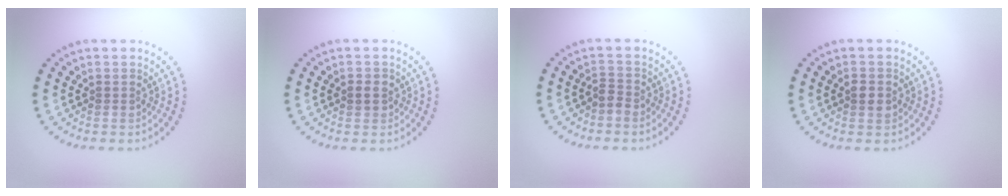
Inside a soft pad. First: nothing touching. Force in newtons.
{"total": 1.2, "press": 1.2, "slide": 0.3}
{"total": 1.2, "press": 1.0, "slide": 0.7}
{"total": 1.4, "press": 1.4, "slide": 0.1}